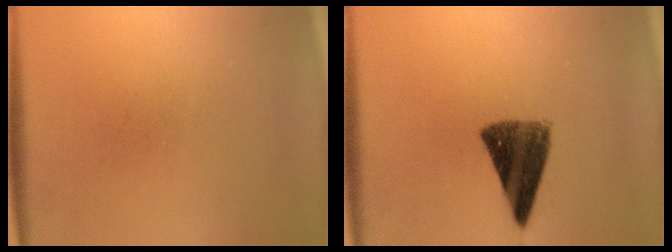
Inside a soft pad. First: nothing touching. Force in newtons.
{"total": 9.5}